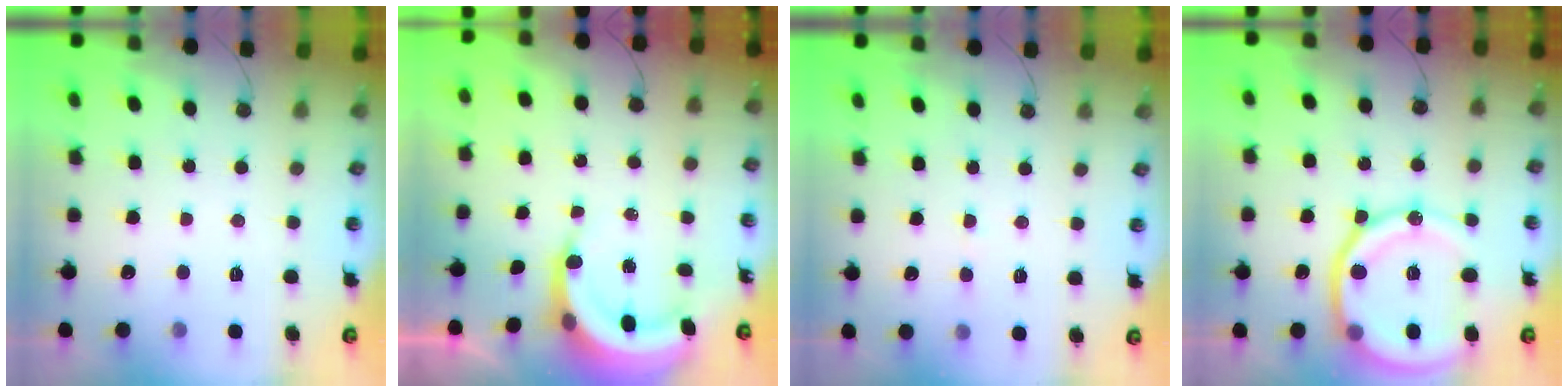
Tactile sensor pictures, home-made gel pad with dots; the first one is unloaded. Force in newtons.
{"total": 6.5, "press": 6.5, "slide": 1.0}
{"total": 4.2, "press": 4.1, "slide": 0.4}
{"total": 19.2, "press": 19.1, "slide": 1.9}